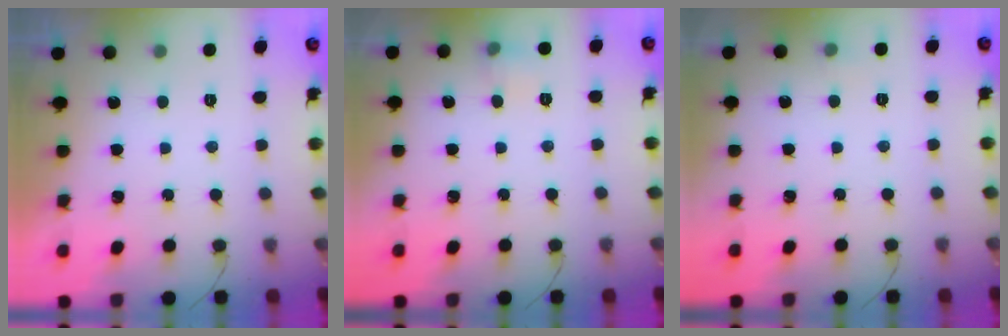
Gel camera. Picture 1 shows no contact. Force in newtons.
{"total": 5.5, "press": 5.3, "slide": 1.3}
{"total": 3.7, "press": 3.6, "slide": 1.0}